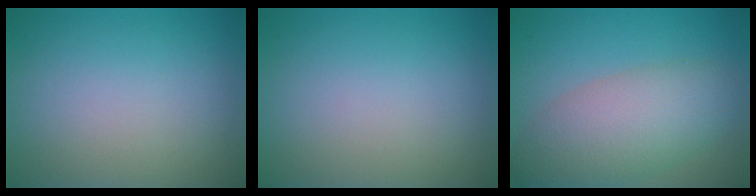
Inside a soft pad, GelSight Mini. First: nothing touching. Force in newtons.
{"total": 0.0}
{"total": 6.6, "press": 6.6, "slide": 0.5}